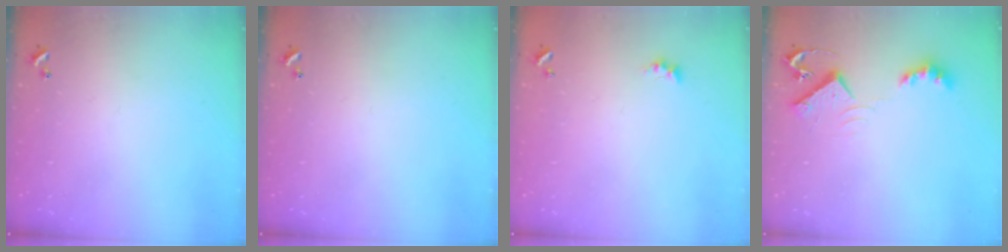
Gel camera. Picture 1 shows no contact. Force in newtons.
{"total": 0.0}
{"total": 2.7, "press": 2.6, "slide": 0.6}
{"total": 8.2, "press": 8.2, "slide": 0.5}